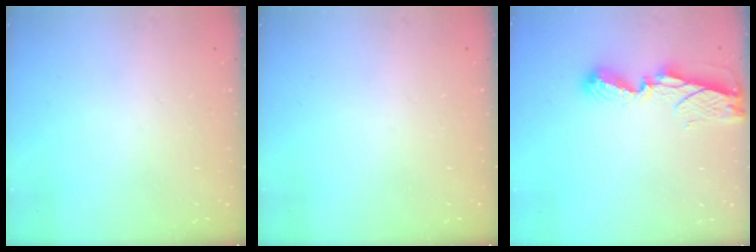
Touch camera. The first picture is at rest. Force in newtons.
{"total": 0.0}
{"total": 6.8, "press": 6.7, "slide": 0.8}